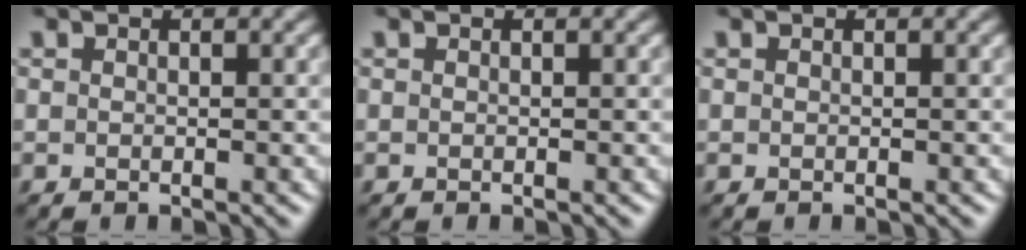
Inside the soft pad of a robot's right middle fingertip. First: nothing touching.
{"total": 0.0}
{"total": 0.0}